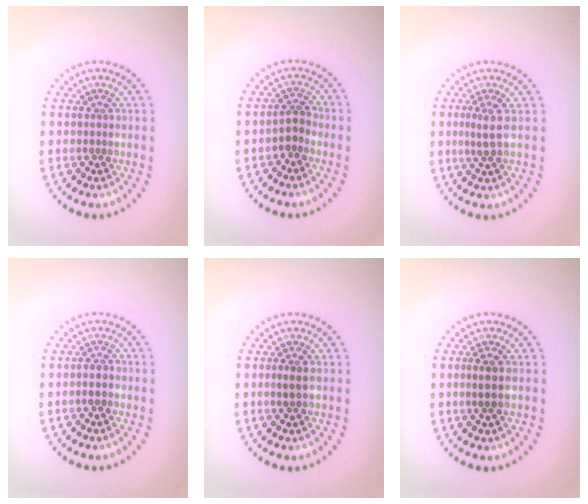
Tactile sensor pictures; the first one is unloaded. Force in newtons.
{"total": 1.7, "press": 1.4, "slide": 1.0}
{"total": 1.9, "press": 1.4, "slide": 1.3}
{"total": 1.2, "press": 1.1, "slide": 0.5}
{"total": 1.1, "press": 1.0, "slide": 0.6}
{"total": 1.7, "press": 1.5, "slide": 0.8}